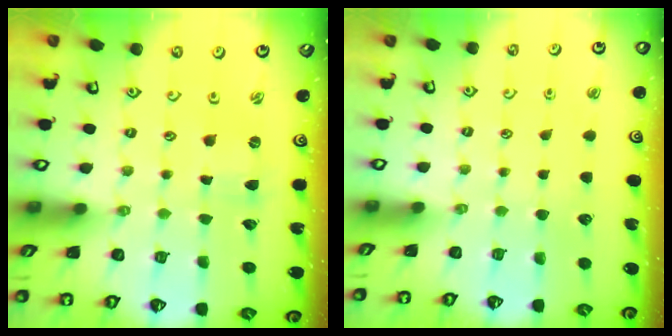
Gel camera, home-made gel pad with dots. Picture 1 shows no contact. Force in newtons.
{"total": 0.0}